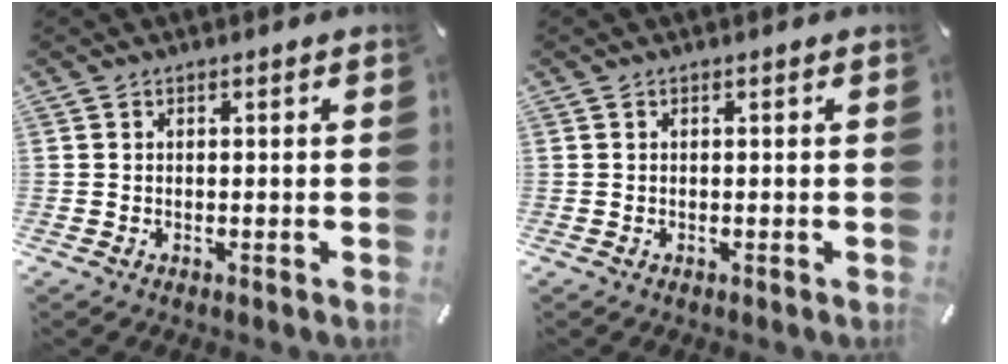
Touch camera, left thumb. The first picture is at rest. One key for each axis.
{"total": 0.0}